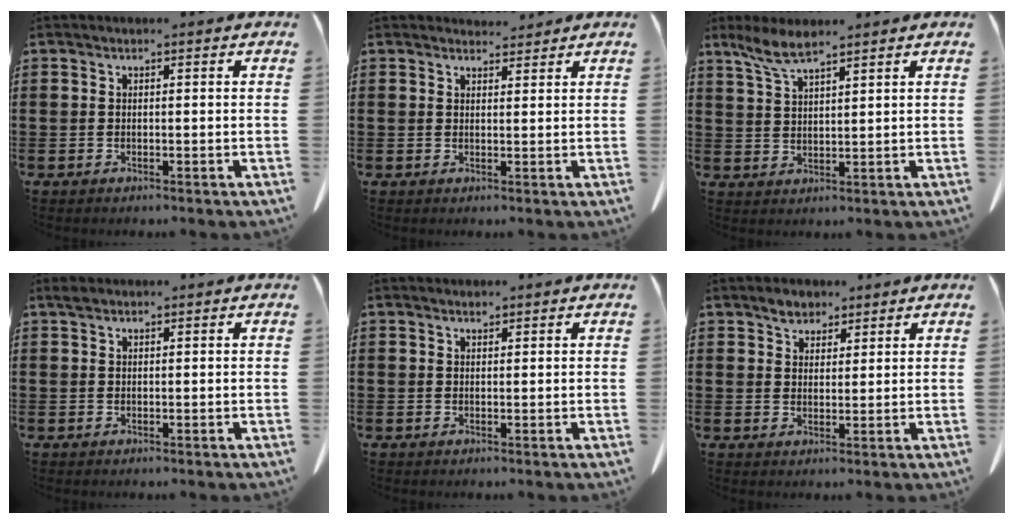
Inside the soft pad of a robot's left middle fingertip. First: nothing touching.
{"total": 2.1, "force": [2.1, 0.5, 0.3], "torque": [-0.004, -0.003, 0.038]}
{"total": 4.5, "force": [3.4, 0.7, 2.9], "torque": [-0.067, -0.003, 0.062]}
{"total": 0.8, "force": [0.6, 0.4, 0.4], "torque": [-0.011, 0.001, 0.012]}
{"total": 0.8, "force": [0.7, 0.2, 0.2], "torque": [-0.005, 0.000, 0.013]}
{"total": 2.8, "force": [2.3, 1.5, 0.8], "torque": [-0.015, 0.004, 0.042]}